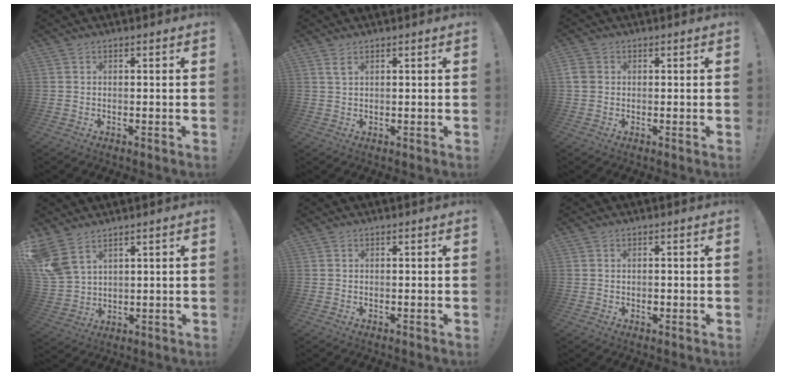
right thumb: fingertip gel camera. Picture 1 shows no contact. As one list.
[{"total": 2.0, "force": [1.1, 0.4, 1.6], "torque": [-0.019, -0.006, 0.017]}, {"total": 3.1, "force": [0.4, 2.7, 1.4], "torque": [-0.028, 0.003, 0.007]}, {"total": 9.2, "force": [6.1, 4.9, 4.9], "torque": [-0.118, -0.024, 0.125]}, {"total": 0.0}, {"total": 1.4, "force": [-0.2, 1.4, 0.0], "torque": [0.010, -0.004, -0.006]}]